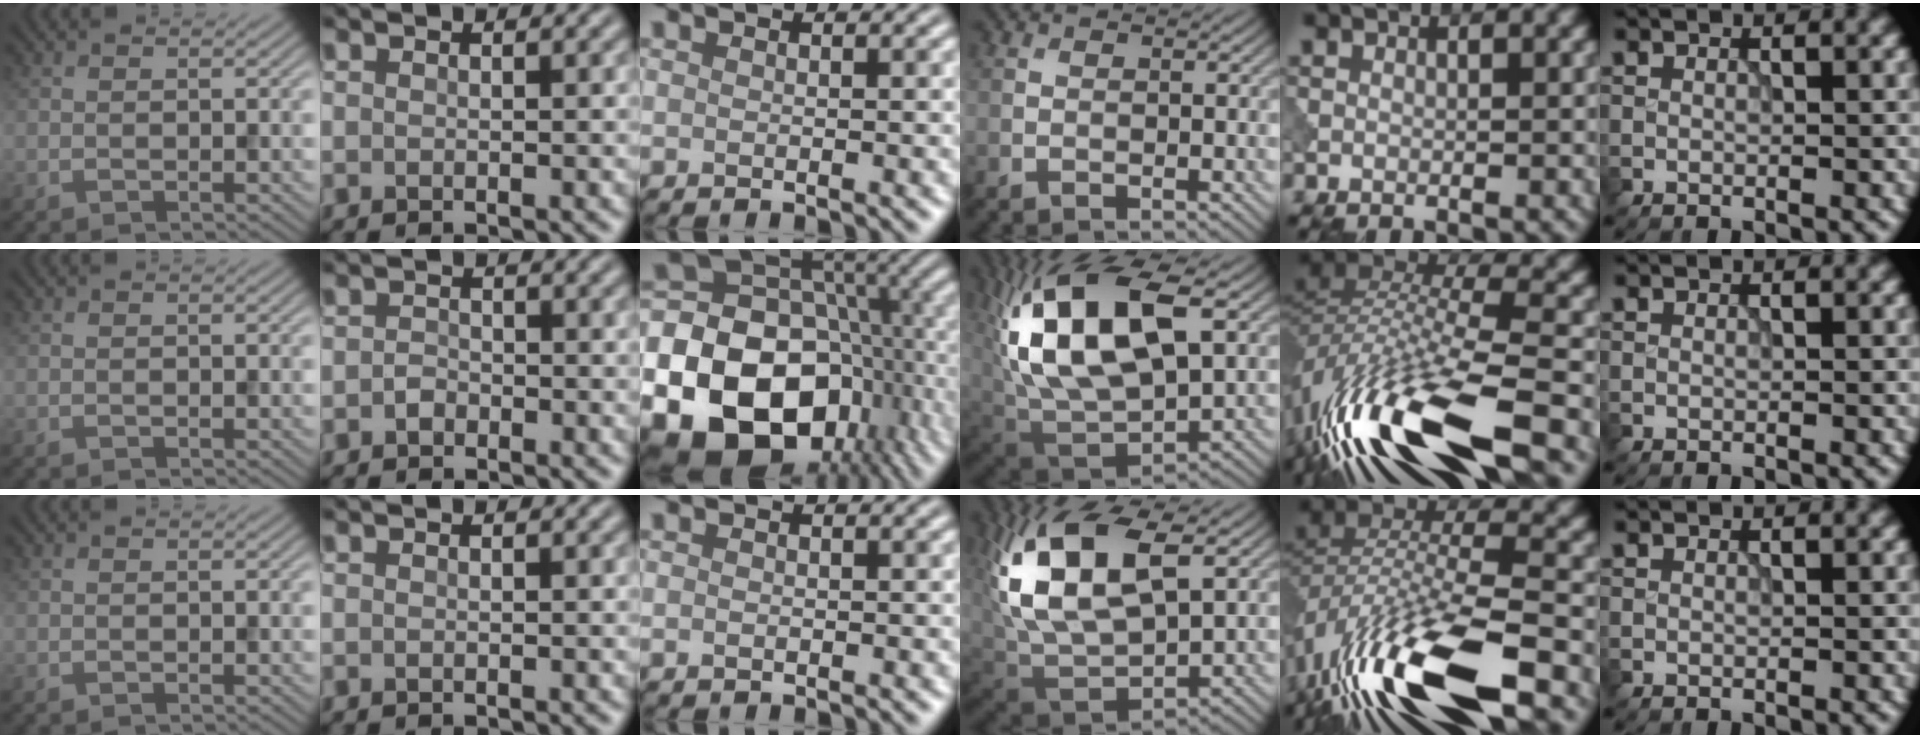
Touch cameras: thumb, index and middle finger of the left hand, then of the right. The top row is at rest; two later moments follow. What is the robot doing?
{"motion": "extract", "object": "peg toy"}